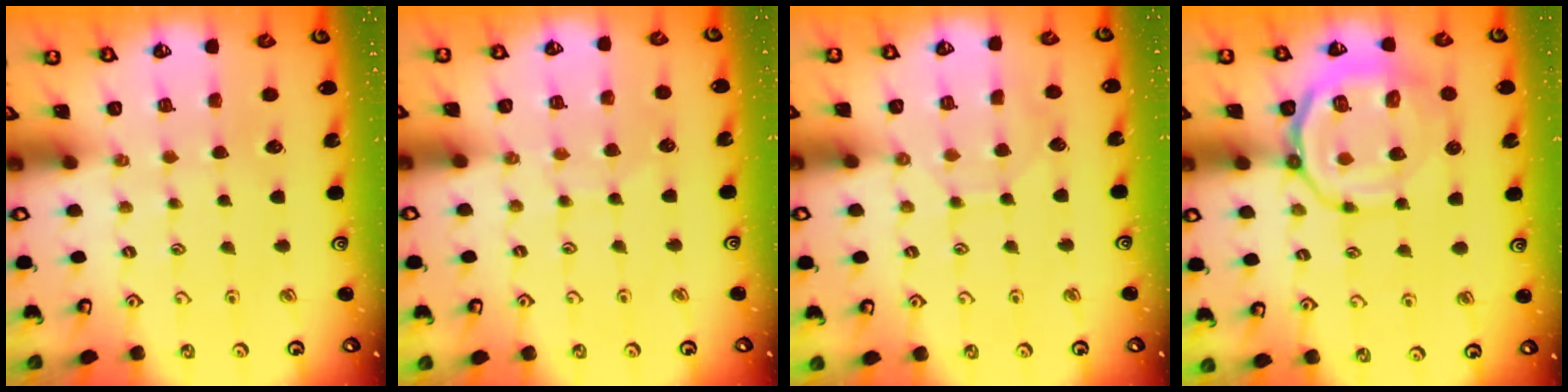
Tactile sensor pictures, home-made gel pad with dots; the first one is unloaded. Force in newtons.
{"total": 5.0, "press": 4.9, "slide": 0.4}
{"total": 3.0, "press": 2.9, "slide": 0.4}
{"total": 14.0, "press": 13.9, "slide": 2.1}